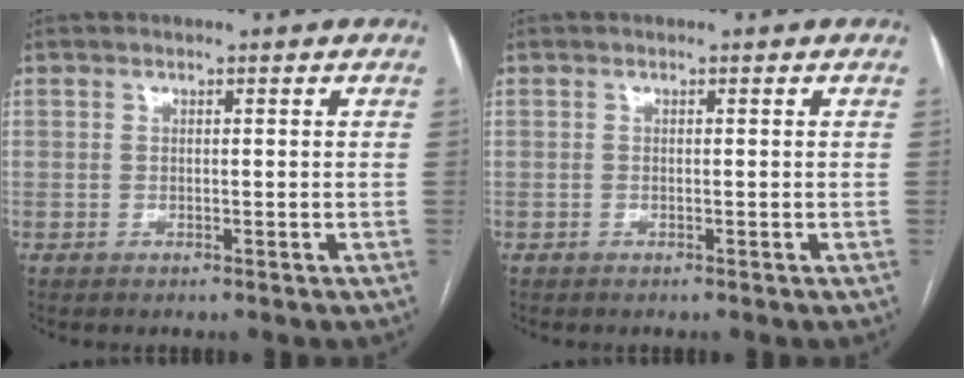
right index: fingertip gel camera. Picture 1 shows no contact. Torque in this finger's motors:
{"motor_torque": [0.06, 0.10, 0.00, 0.01]}